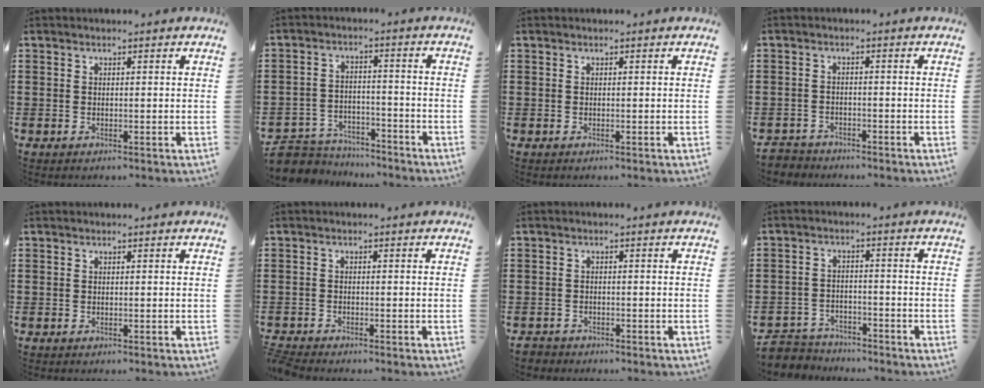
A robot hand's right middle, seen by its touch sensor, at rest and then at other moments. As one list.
[{"total": 5.3, "force": [-5.2, 1.3, -0.1], "torque": [-0.014, 0.008, -0.112]}, {"total": 0.0}, {"total": 2.4, "force": [-2.3, 0.6, -0.2], "torque": [-0.003, 0.001, -0.052]}, {"total": 0.0}, {"total": 1.5, "force": [-1.5, 0.0, 0.2], "torque": [-0.014, -0.005, -0.033]}, {"total": 1.2, "force": [-1.2, 0.4, -0.1], "torque": [-0.003, 0.003, -0.026]}, {"total": 4.0, "force": [-3.8, 1.1, -0.2], "torque": [-0.011, 0.001, -0.086]}]